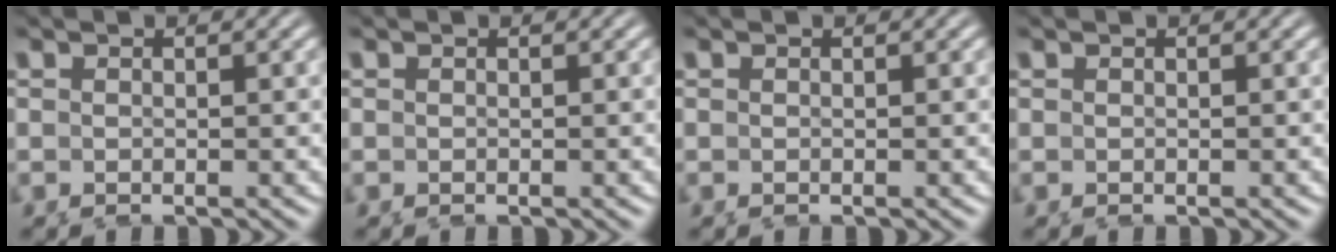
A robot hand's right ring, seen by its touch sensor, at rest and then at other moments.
{"total": 0.0}
{"total": 0.0}
{"total": 0.0}